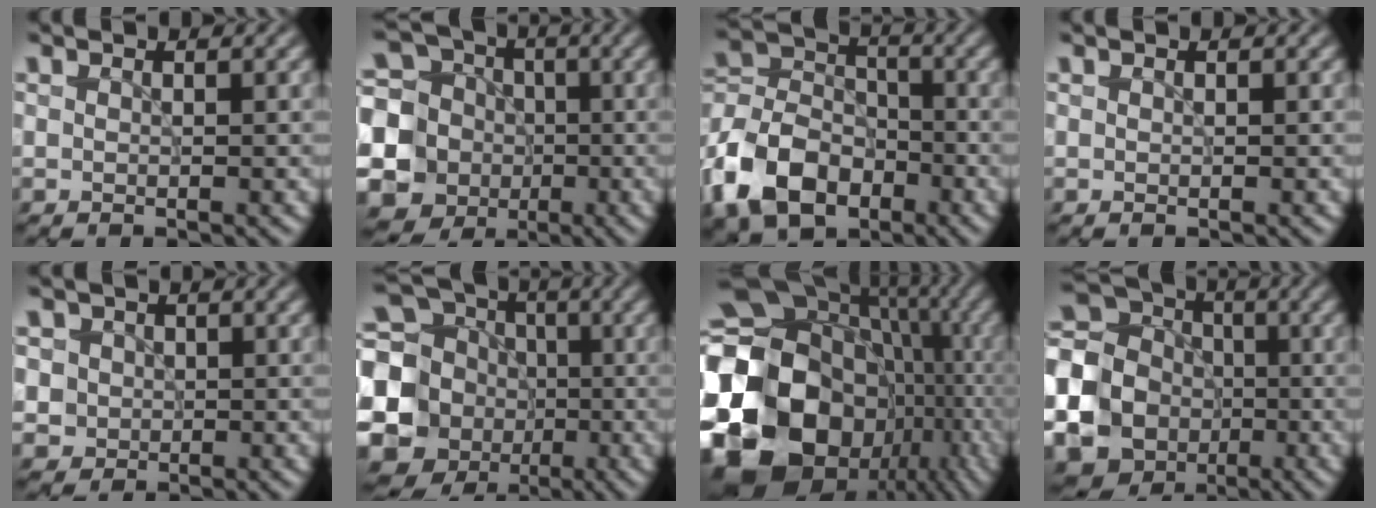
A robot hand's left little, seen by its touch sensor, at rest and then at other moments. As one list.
[{"total": 13.4, "force": [-2.5, 12.4, 4.6], "torque": [-0.126, 0.008, -0.068]}, {"total": 9.7, "force": [-4.6, 6.9, 5.2], "torque": [-0.112, -0.001, -0.108]}, {"total": 0.0}, {"total": 3.4, "force": [1.0, 3.0, 1.1], "torque": [-0.013, 0.014, 0.010]}, {"total": 15.6, "force": [-2.3, 14.4, 5.6], "torque": [-0.154, 0.007, -0.061]}, {"total": 21.5, "force": [-3.9, 17.5, 11.8], "torque": [-0.243, -0.015, -0.053]}, {"total": 21.9, "force": [-5.1, 20.1, 6.8], "torque": [-0.207, -0.010, -0.132]}]